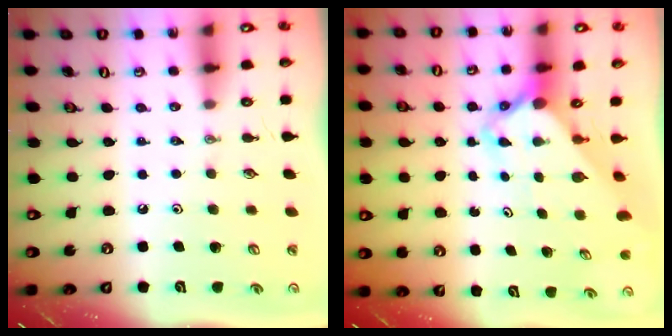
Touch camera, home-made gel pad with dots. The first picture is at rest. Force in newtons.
{"total": 3.4, "press": 3.4, "slide": 0.4}